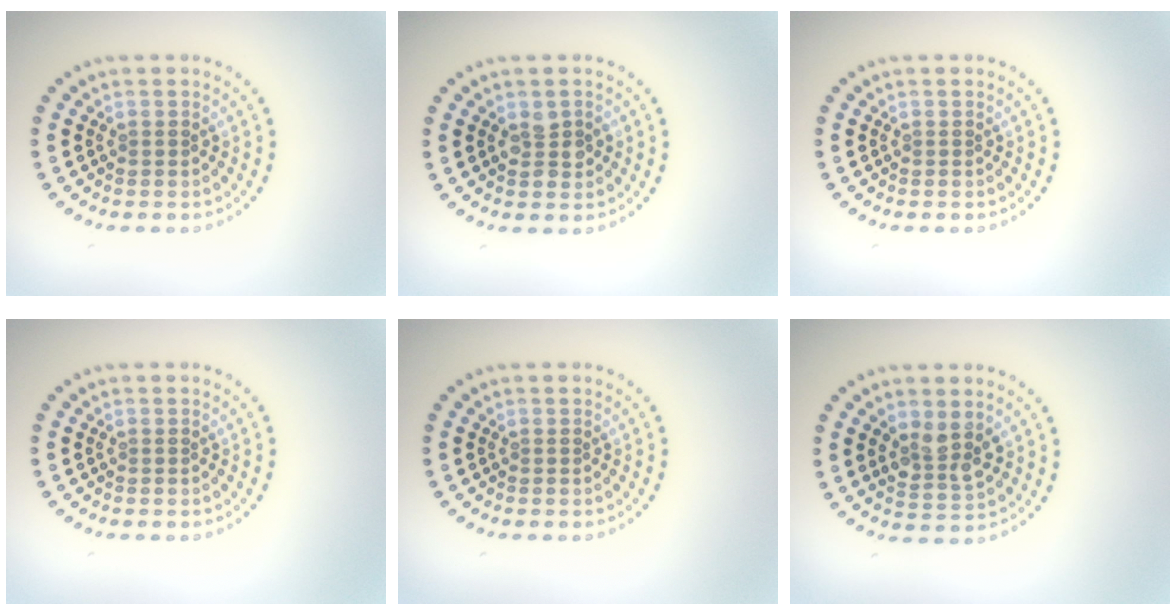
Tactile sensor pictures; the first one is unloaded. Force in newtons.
{"total": 2.0, "press": 2.0, "slide": 0.2}
{"total": 0.0}
{"total": 0.0}
{"total": 0.0}
{"total": 3.0, "press": 2.8, "slide": 1.0}